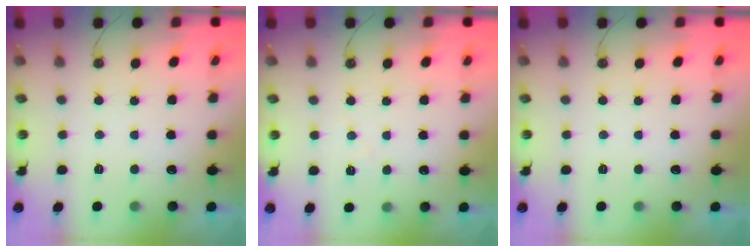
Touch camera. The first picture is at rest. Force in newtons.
{"total": 4.4, "press": 4.4, "slide": 0.6}
{"total": 0.0}